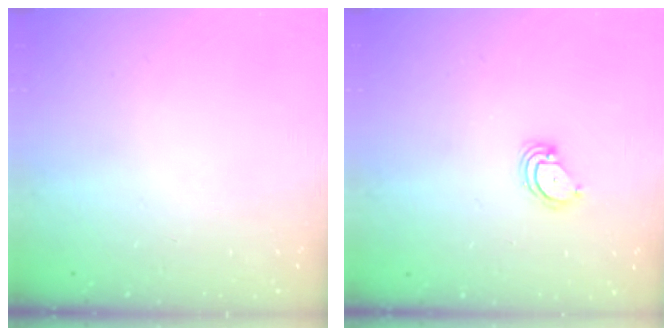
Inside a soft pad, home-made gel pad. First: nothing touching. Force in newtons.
{"total": 3.3, "press": 3.3, "slide": 0.3}